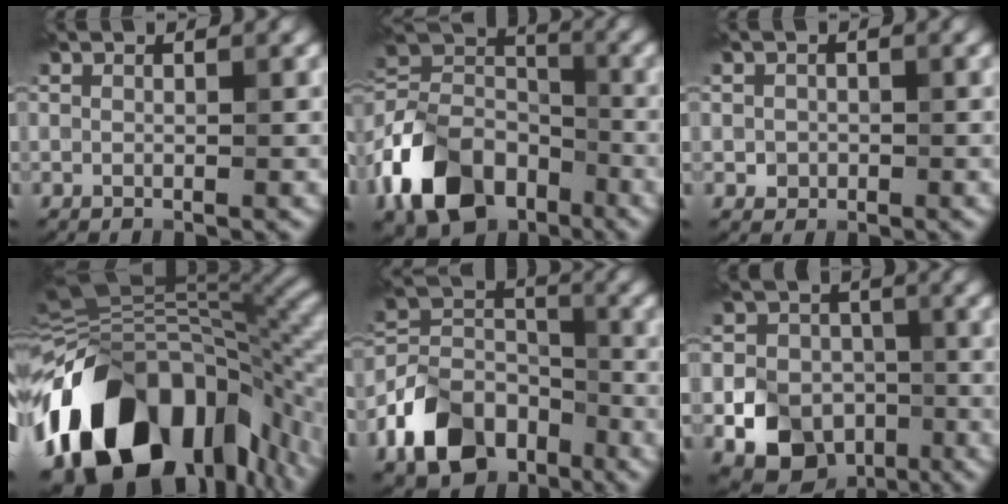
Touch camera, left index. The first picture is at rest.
{"total": 11.2, "force": [-5.4, 7.5, 6.4], "torque": [-0.131, 0.013, -0.125]}
{"total": 1.1, "force": [-0.2, 1.0, 0.3], "torque": [0.000, -0.003, -0.006]}
{"total": 16.1, "force": [-6.5, 9.6, 11.1], "torque": [-0.199, 0.003, -0.112]}
{"total": 9.4, "force": [-5.1, 6.2, 4.9], "torque": [-0.090, 0.001, -0.108]}
{"total": 9.3, "force": [-4.1, 7.6, 3.4], "torque": [-0.035, -0.020, -0.090]}